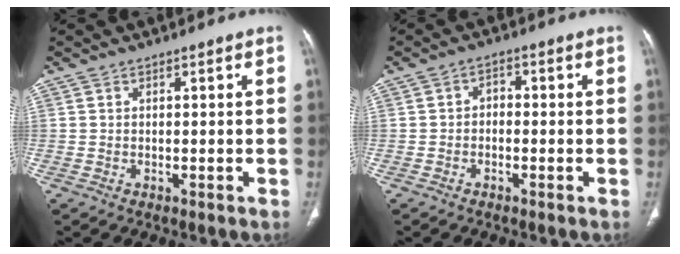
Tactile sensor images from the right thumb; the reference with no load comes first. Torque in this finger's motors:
{"motor_torque": [-0.37, -0.15, 0.34, -0.05, 0.02]}